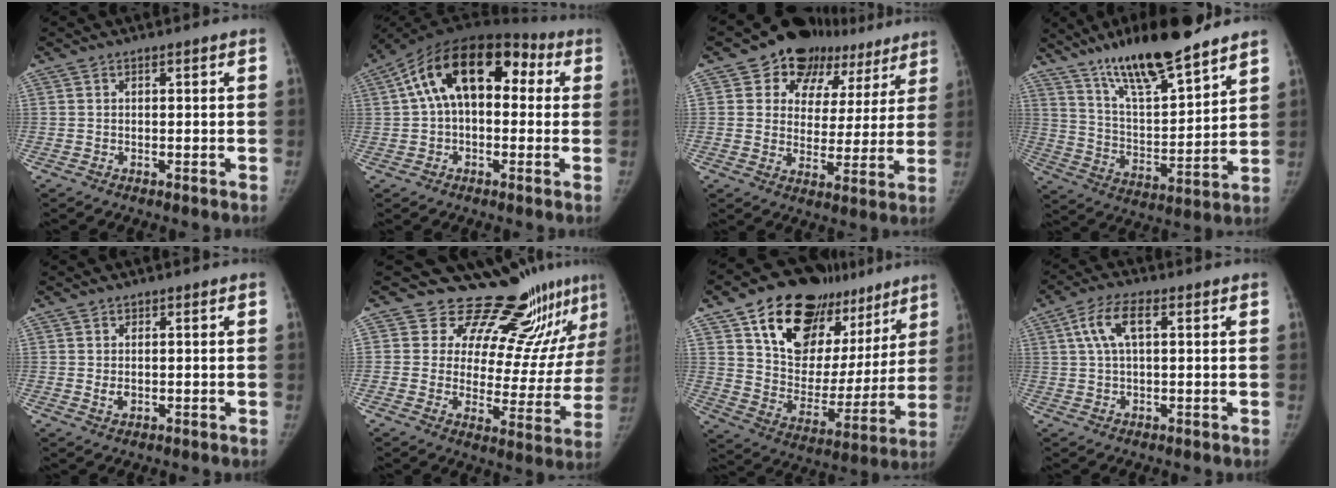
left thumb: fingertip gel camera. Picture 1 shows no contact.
{"total": 17.4, "force": [3.5, 10.4, 13.5], "torque": [-0.192, 0.045, 0.040]}
{"total": 17.7, "force": [12.8, 11.1, 5.1], "torque": [-0.019, -0.048, 0.158]}
{"total": 19.6, "force": [14.7, 4.1, 12.3], "torque": [-0.185, -0.072, 0.260]}
{"total": 1.5, "force": [0.2, 1.1, 1.0], "torque": [-0.018, -0.004, 0.011]}
{"total": 16.8, "force": [14.7, 5.9, 5.7], "torque": [-0.013, -0.121, 0.188]}
{"total": 27.9, "force": [17.0, 16.1, 15.0], "torque": [-0.186, -0.035, 0.272]}
{"total": 6.7, "force": [2.0, 2.7, 5.8], "torque": [-0.121, 0.011, 0.035]}